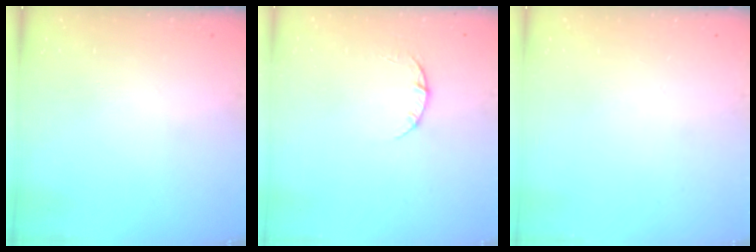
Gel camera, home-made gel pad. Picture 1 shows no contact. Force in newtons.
{"total": 2.3, "press": 2.3, "slide": 0.3}
{"total": 0.0}